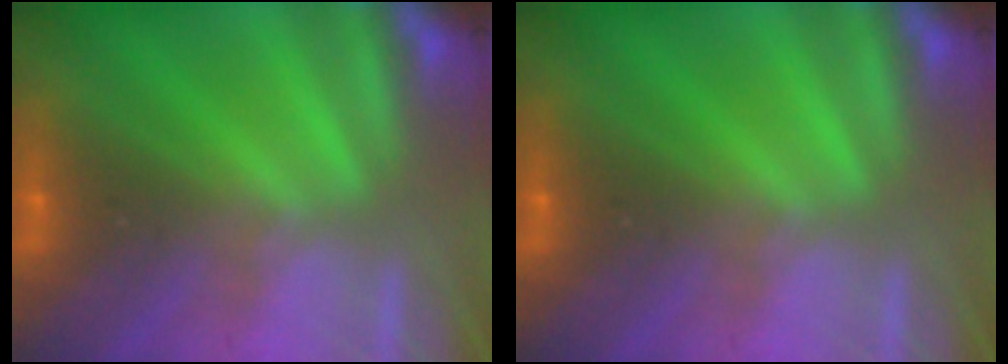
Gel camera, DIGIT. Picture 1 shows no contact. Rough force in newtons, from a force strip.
{"total": 0.0}